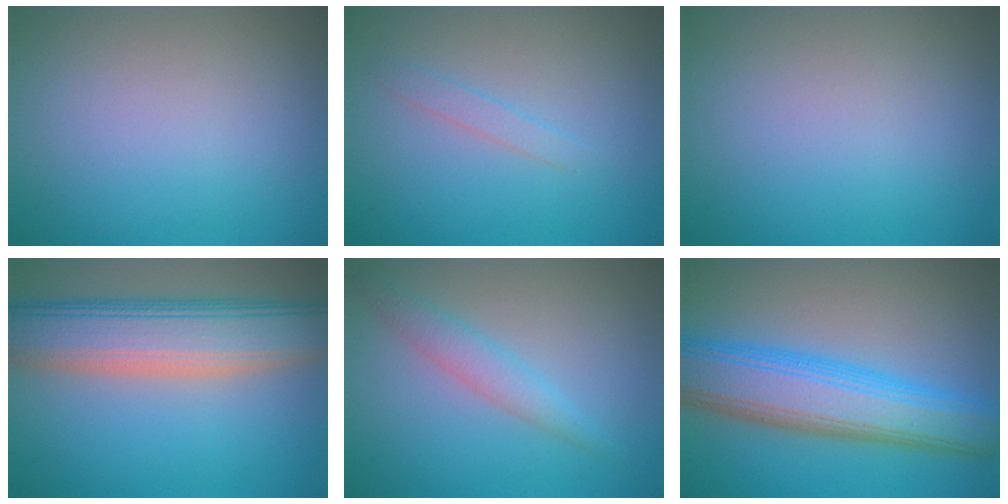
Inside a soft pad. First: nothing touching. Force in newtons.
{"total": 1.1, "press": 1.1, "slide": 0.1}
{"total": 0.0}
{"total": 8.7, "press": 8.7, "slide": 0.6}
{"total": 2.5, "press": 2.5, "slide": 0.2}
{"total": 9.0, "press": 9.0, "slide": 0.3}